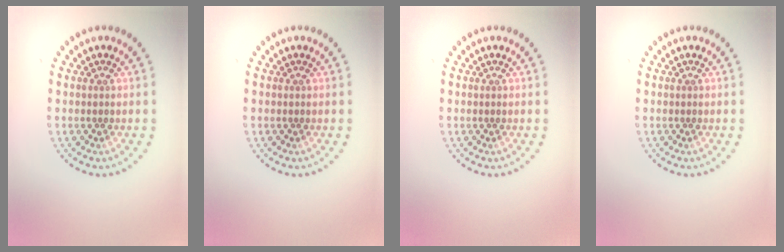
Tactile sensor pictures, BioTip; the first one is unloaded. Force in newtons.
{"total": 0.0}
{"total": 0.0}
{"total": 0.0}